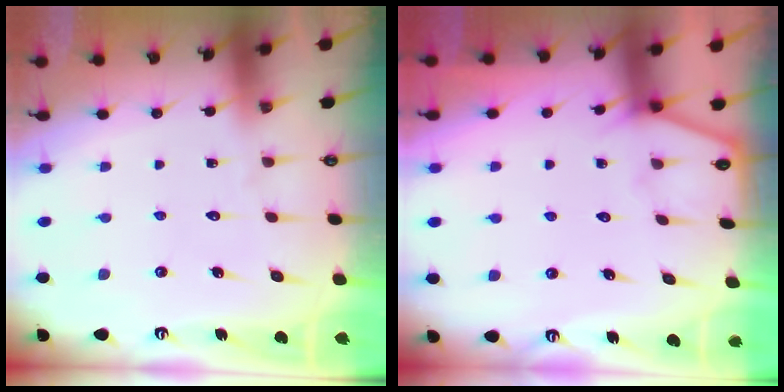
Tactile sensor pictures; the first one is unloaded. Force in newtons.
{"total": 2.2, "press": 2.2, "slide": 0.3}